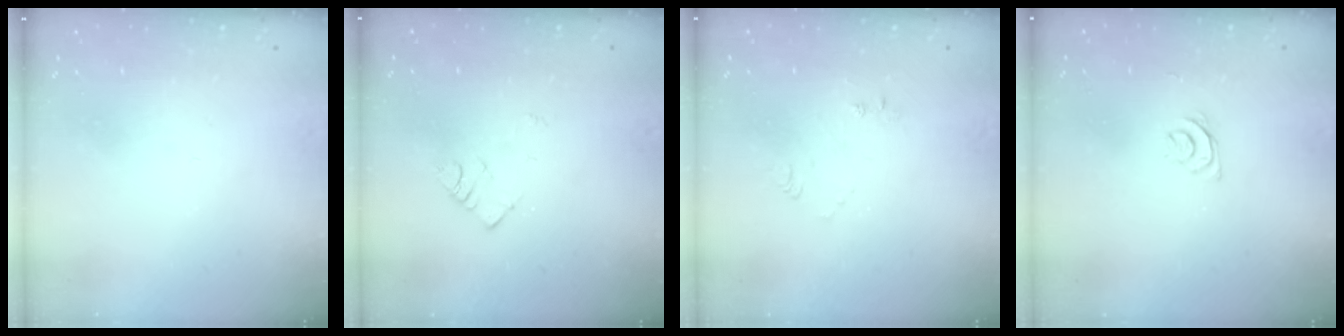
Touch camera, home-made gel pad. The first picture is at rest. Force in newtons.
{"total": 2.9, "press": 2.9, "slide": 0.5}
{"total": 4.8, "press": 4.7, "slide": 0.6}
{"total": 4.7, "press": 4.7, "slide": 0.5}